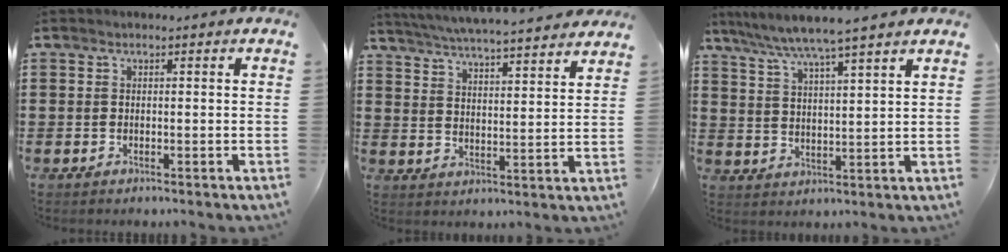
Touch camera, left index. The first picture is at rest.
{"total": 5.2, "force": [5.0, -0.5, 1.1], "torque": [-0.045, -0.037, 0.086]}
{"total": 5.6, "force": [4.9, -0.9, 2.6], "torque": [-0.068, -0.029, 0.083]}